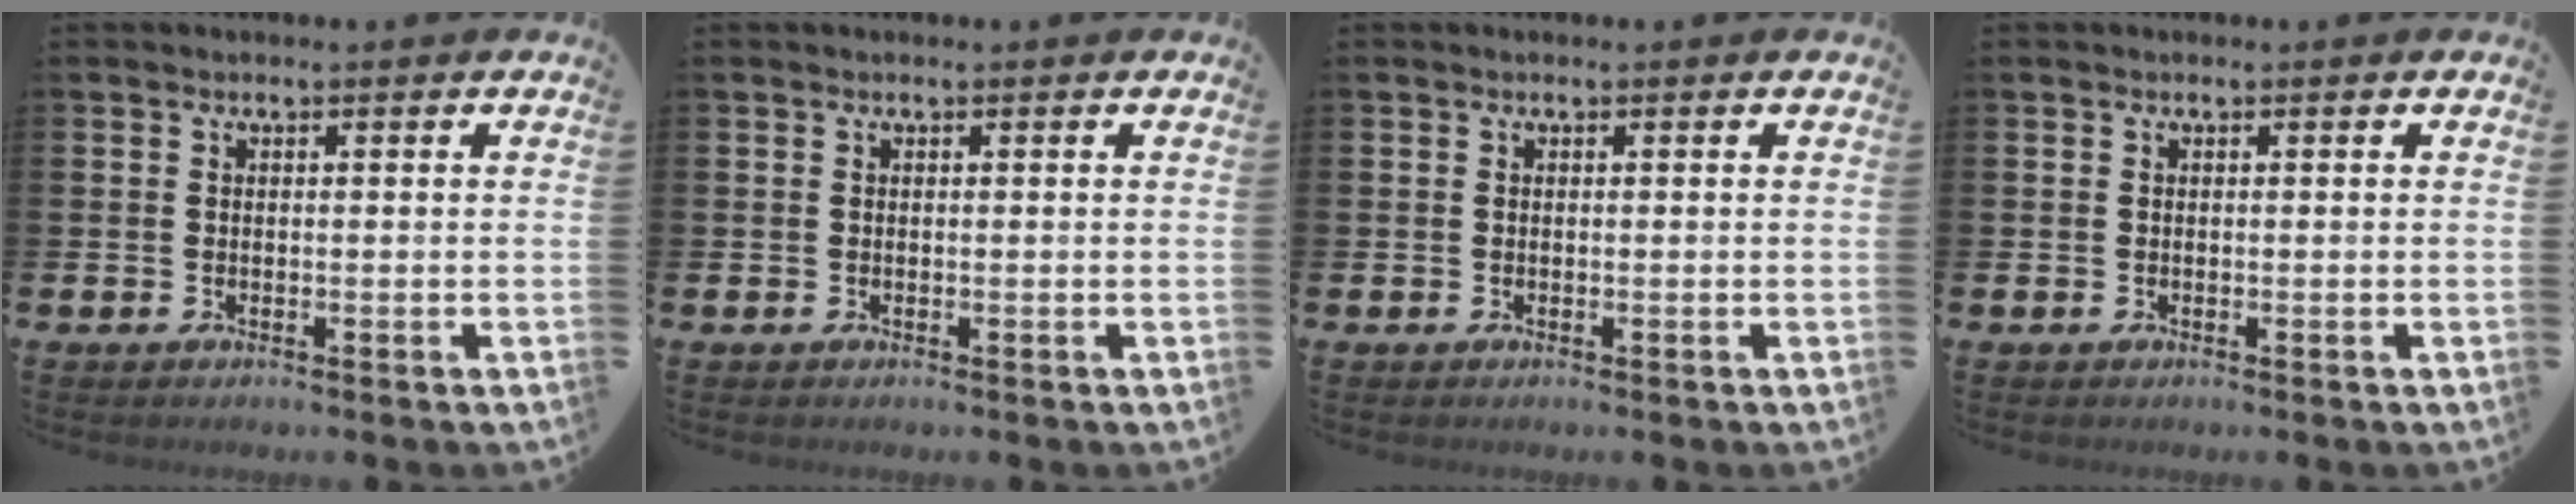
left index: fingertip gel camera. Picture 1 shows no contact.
{"total": 0.0}
{"total": 0.0}
{"total": 0.0}